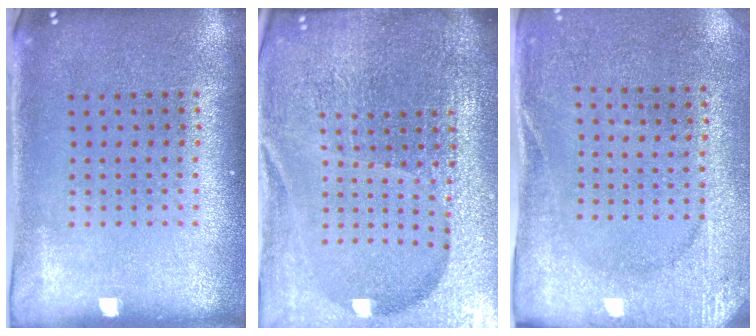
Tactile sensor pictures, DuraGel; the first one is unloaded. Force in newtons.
{"total": 7.0, "press": 6.0, "slide": 3.5}
{"total": 2.6, "press": 2.5, "slide": 0.7}